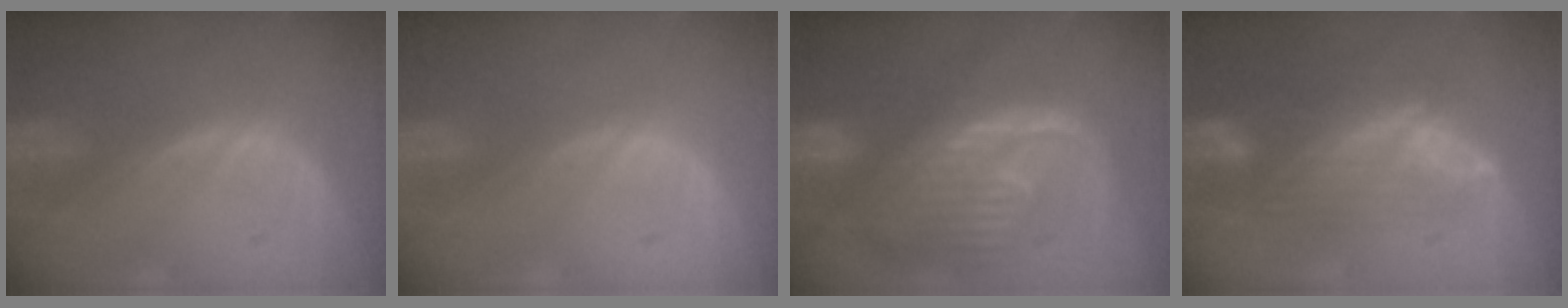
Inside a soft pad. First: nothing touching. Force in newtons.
{"total": 0.0}
{"total": 12.5, "press": 10.7, "slide": 6.5}
{"total": 8.0, "press": 7.5, "slide": 3.0}